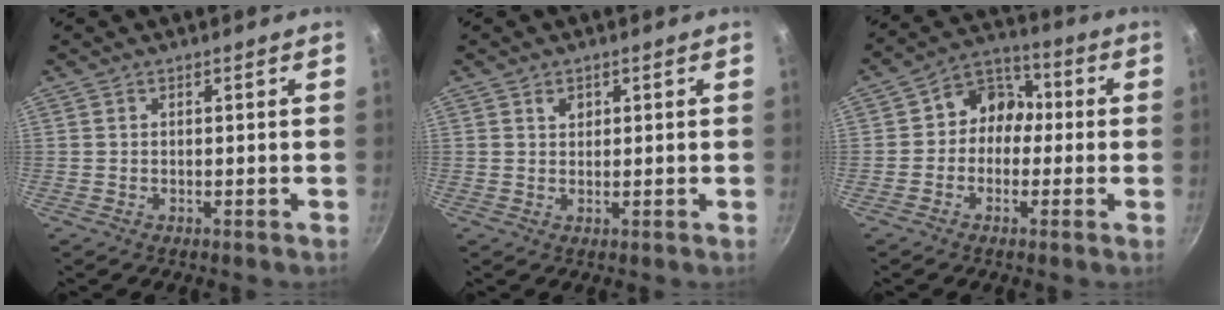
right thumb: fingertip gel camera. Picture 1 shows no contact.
{"total": 1.8, "force": [0.8, 1.4, 0.8], "torque": [-0.004, -0.003, 0.012]}
{"total": 8.4, "force": [-0.4, 7.3, 4.3], "torque": [-0.020, 0.029, -0.029]}